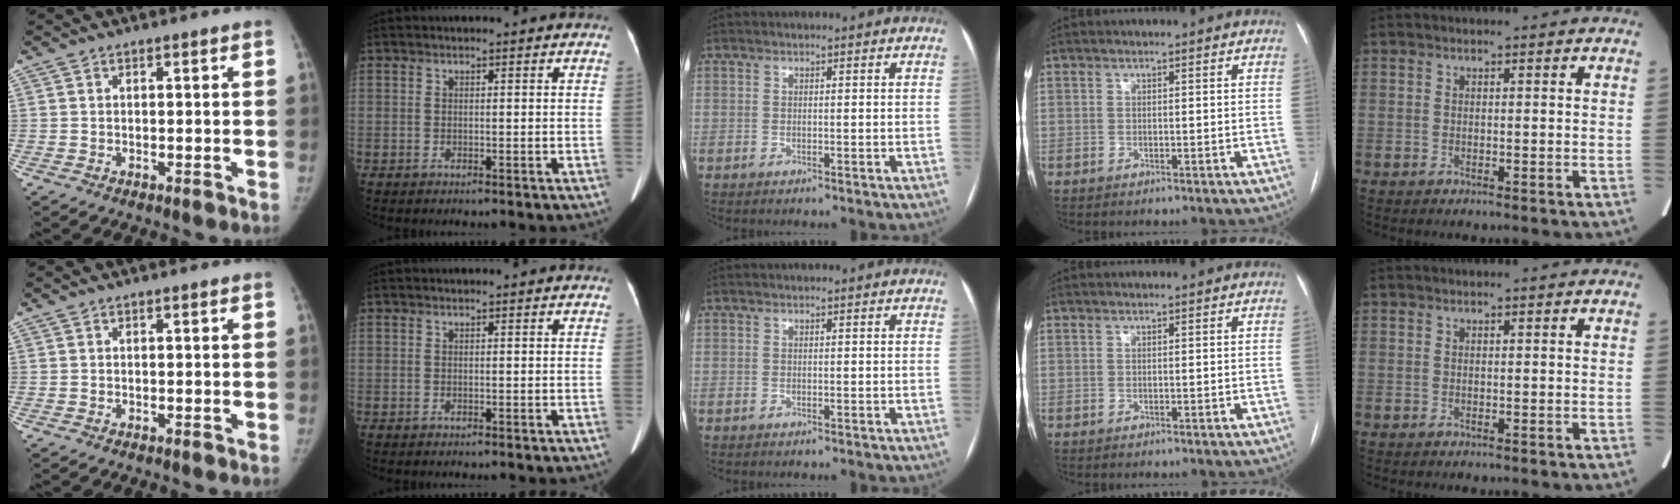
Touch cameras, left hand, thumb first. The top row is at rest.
{}